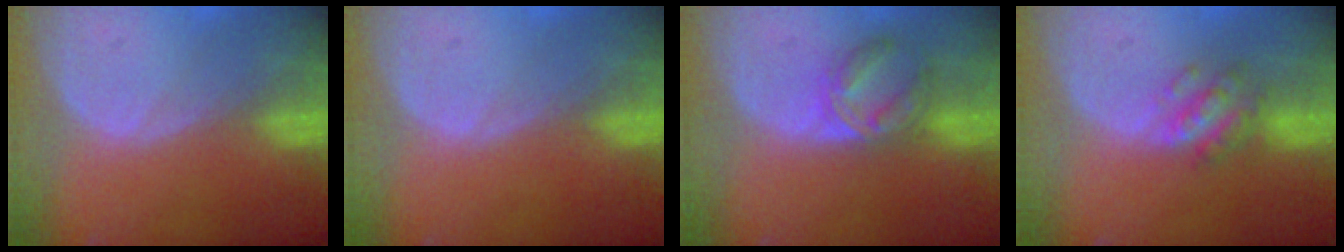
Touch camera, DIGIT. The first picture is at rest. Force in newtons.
{"total": 0.0}
{"total": 5.6, "press": 5.6, "slide": 0.8}
{"total": 5.7, "press": 5.1, "slide": 2.6}